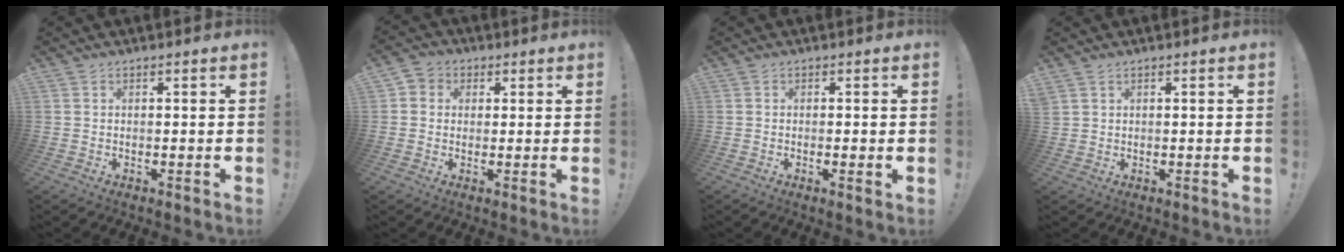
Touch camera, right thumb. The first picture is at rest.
{"total": 4.0, "force": [0.0, 3.8, 1.3], "torque": [-0.013, 0.004, 0.000]}
{"total": 1.6, "force": [-0.1, 0.0, 1.6], "torque": [-0.022, -0.003, -0.004]}
{"total": 1.0, "force": [0.7, 0.5, 0.5], "torque": [-0.016, 0.003, 0.015]}